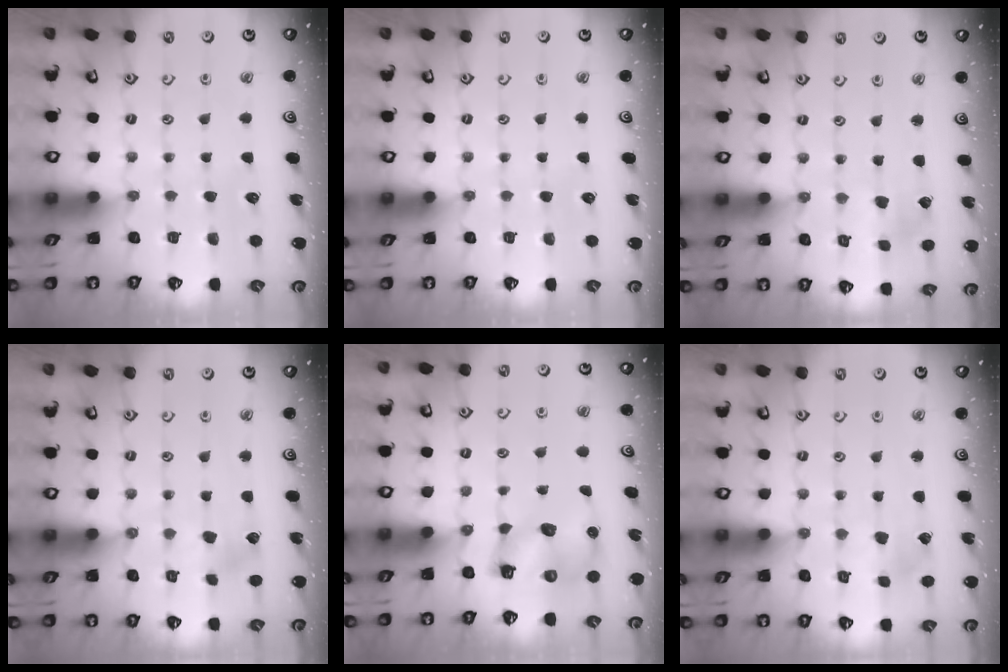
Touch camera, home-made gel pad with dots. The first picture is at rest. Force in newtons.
{"total": 0.0}
{"total": 1.2, "press": 1.2, "slide": 0.1}
{"total": 2.7, "press": 2.7, "slide": 0.4}
{"total": 7.8, "press": 7.7, "slide": 1.0}
{"total": 1.8, "press": 1.8, "slide": 0.2}